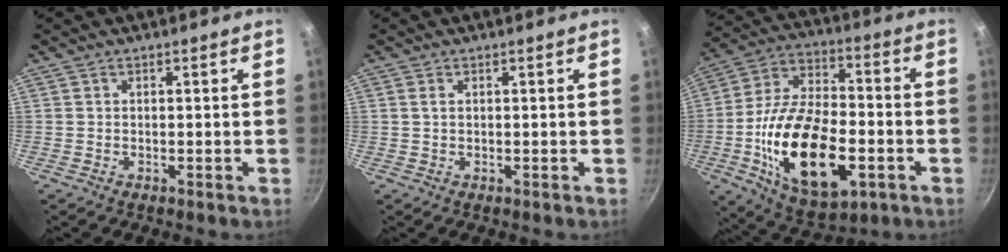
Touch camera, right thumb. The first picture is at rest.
{"total": 1.2, "force": [0.3, 0.7, 0.9], "torque": [-0.017, 0.001, 0.004]}
{"total": 24.2, "force": [-6.3, 12.6, 19.6], "torque": [-0.343, 0.023, -0.106]}